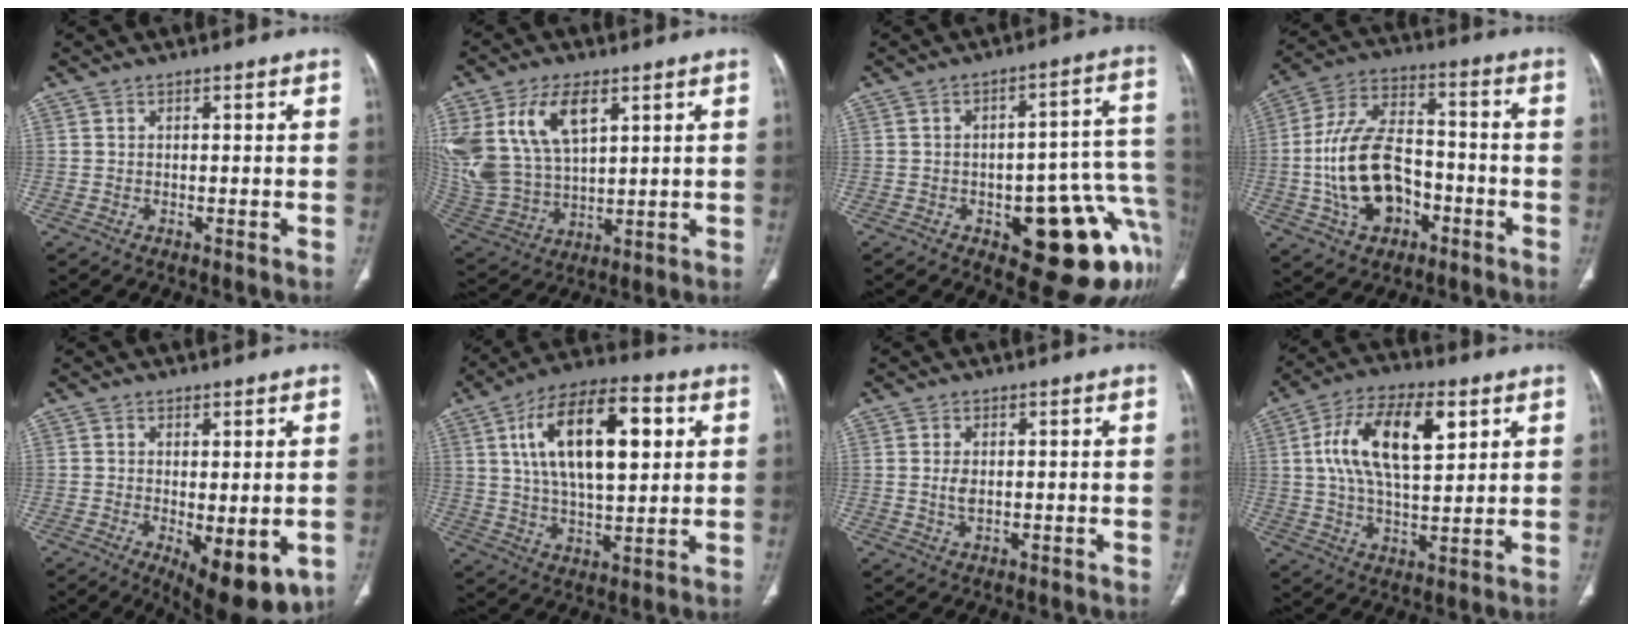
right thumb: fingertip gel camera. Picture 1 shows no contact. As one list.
[{"total": 18.3, "force": [7.5, 10.3, 13.1], "torque": [-0.271, -0.023, 0.158]}, {"total": 19.8, "force": [-7.0, 8.2, 16.6], "torque": [-0.124, 0.050, -0.072]}, {"total": 17.0, "force": [-4.2, 10.8, 12.4], "torque": [-0.221, 0.040, -0.070]}, {"total": 10.7, "force": [-3.2, 4.2, 9.3], "torque": [-0.117, -0.021, -0.033]}, {"total": 20.0, "force": [5.7, 9.1, 16.9], "torque": [-0.268, 0.004, 0.093]}, {"total": 2.5, "force": [0.2, 1.4, 2.1], "torque": [-0.043, -0.004, 0.005]}, {"total": 16.5, "force": [5.2, 7.7, 13.6], "torque": [-0.234, 0.000, 0.091]}]